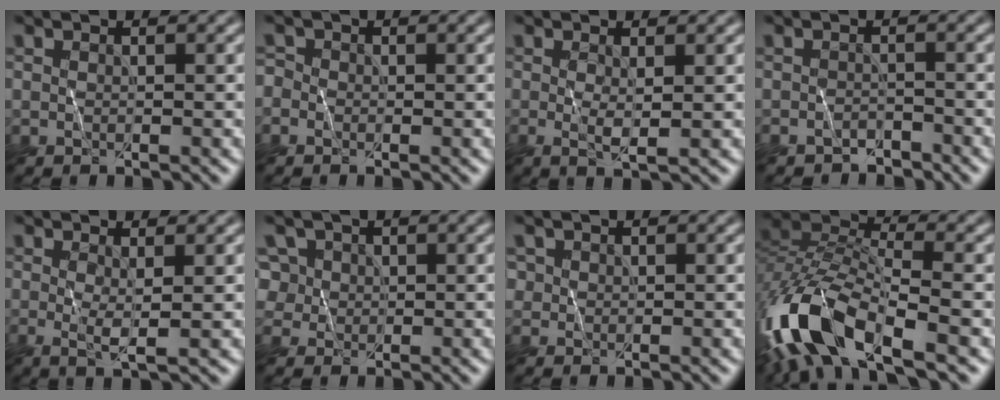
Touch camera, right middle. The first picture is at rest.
{"total": 1.0, "force": [-0.2, 0.9, 0.3], "torque": [-0.008, 0.004, -0.011]}
{"total": 1.7, "force": [0.0, 0.2, 1.7], "torque": [-0.033, -0.004, 0.002]}
{"total": 1.8, "force": [-1.8, 0.3, 0.0], "torque": [0.004, 0.004, -0.034]}
{"total": 2.0, "force": [0.0, 0.3, 2.0], "torque": [-0.038, -0.006, 0.002]}
{"total": 4.2, "force": [1.8, 3.5, 1.6], "torque": [-0.032, 0.018, 0.024]}
{"total": 0.8, "force": [0.4, 0.7, 0.0], "torque": [0.003, 0.005, 0.004]}
{"total": 11.4, "force": [-6.9, 4.6, 7.9], "torque": [-0.166, -0.001, -0.139]}